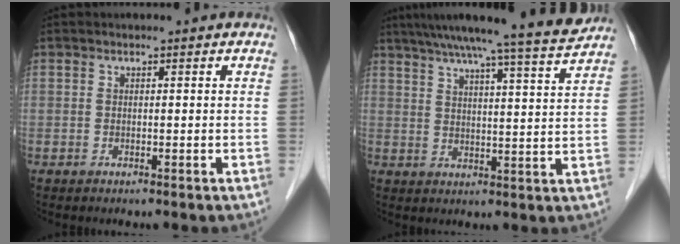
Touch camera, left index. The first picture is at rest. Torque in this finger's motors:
{"motor_torque": [0.28, -0.34, 0.67, 0.16]}